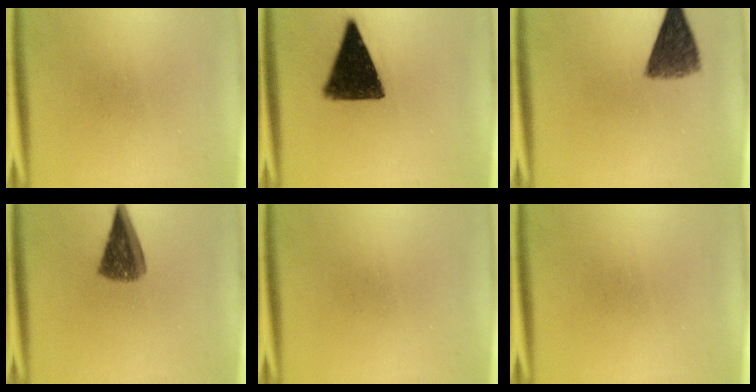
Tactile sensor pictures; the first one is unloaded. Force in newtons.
{"total": 14.1}
{"total": 7.8}
{"total": 7.5}
{"total": 0.0}
{"total": 0.0}